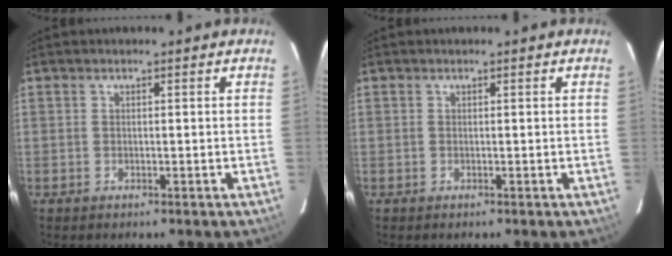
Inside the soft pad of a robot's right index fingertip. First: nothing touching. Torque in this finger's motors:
{"motor_torque": [0.06, 0.06, -0.01, 0.01]}